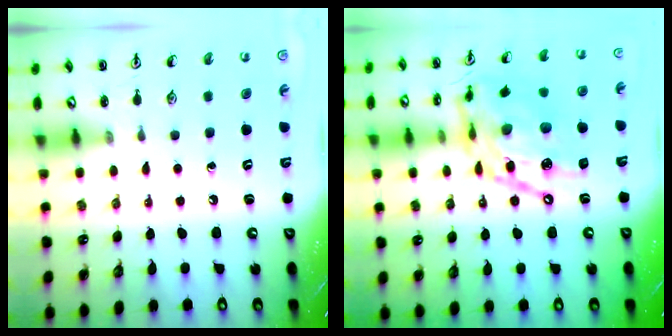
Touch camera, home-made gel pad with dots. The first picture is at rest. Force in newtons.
{"total": 19.7, "press": 19.6, "slide": 1.7}